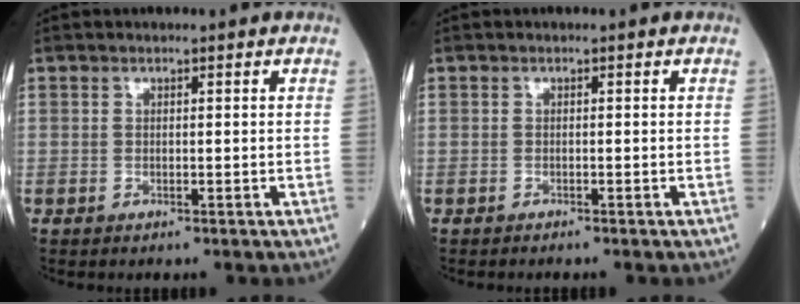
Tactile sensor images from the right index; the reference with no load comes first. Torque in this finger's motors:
{"motor_torque": [0.03, -0.14, 0.08, 0.01]}